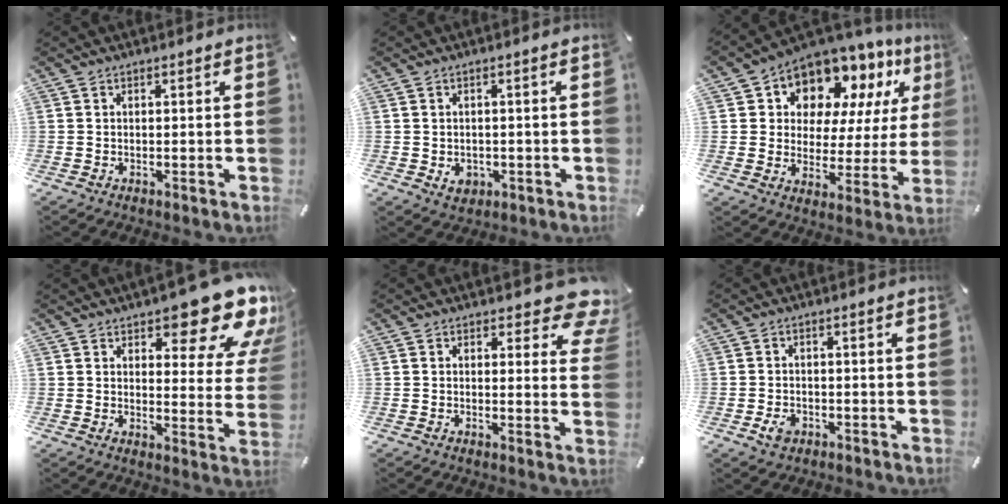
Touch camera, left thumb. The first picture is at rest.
{"total": 3.1, "force": [-0.8, 2.7, 1.4], "torque": [-0.014, 0.002, -0.015]}
{"total": 11.0, "force": [8.6, 6.5, 2.4], "torque": [-0.059, -0.081, 0.158]}
{"total": 16.0, "force": [11.1, 6.3, 9.5], "torque": [-0.119, -0.085, 0.186]}
{"total": 7.9, "force": [5.0, 3.6, 5.0], "torque": [-0.050, -0.034, 0.084]}
{"total": 3.0, "force": [-1.4, 2.2, 1.5], "torque": [-0.033, 0.004, -0.026]}